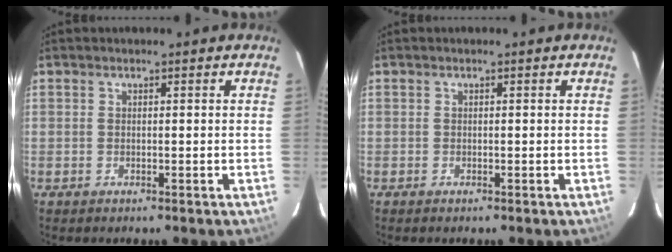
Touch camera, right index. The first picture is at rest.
{"total": 0.0}